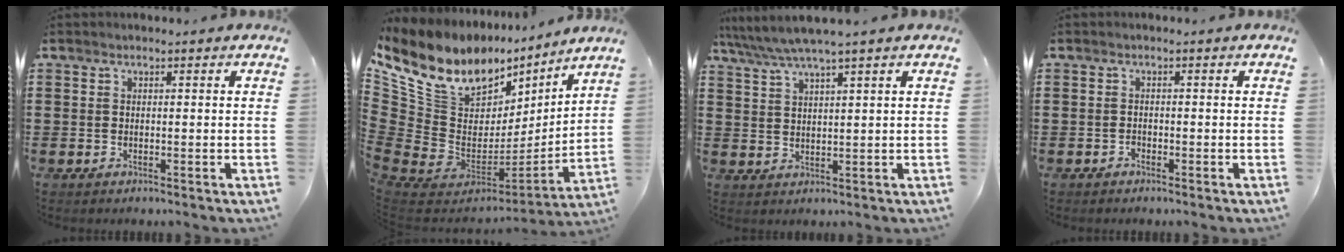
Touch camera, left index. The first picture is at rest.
{"total": 13.0, "force": [7.7, 8.6, 6.0], "torque": [-0.143, -0.072, 0.135]}
{"total": 4.3, "force": [3.4, -0.2, 2.7], "torque": [-0.061, -0.009, 0.059]}
{"total": 0.6, "force": [-0.6, 0.2, 0.1], "torque": [-0.005, 0.002, -0.013]}